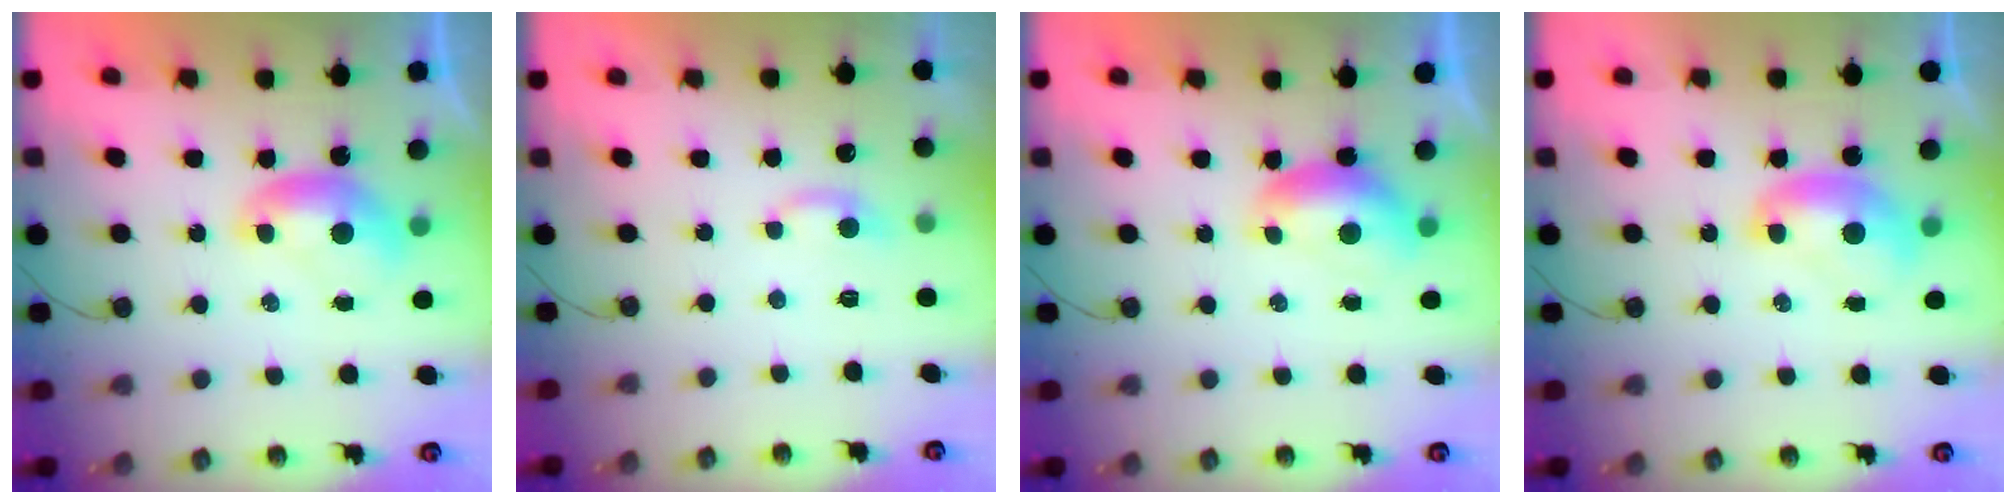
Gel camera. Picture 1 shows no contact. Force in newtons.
{"total": 2.3, "press": 2.2, "slide": 0.5}
{"total": 1.4, "press": 1.0, "slide": 0.9}
{"total": 1.6, "press": 1.6, "slide": 0.1}